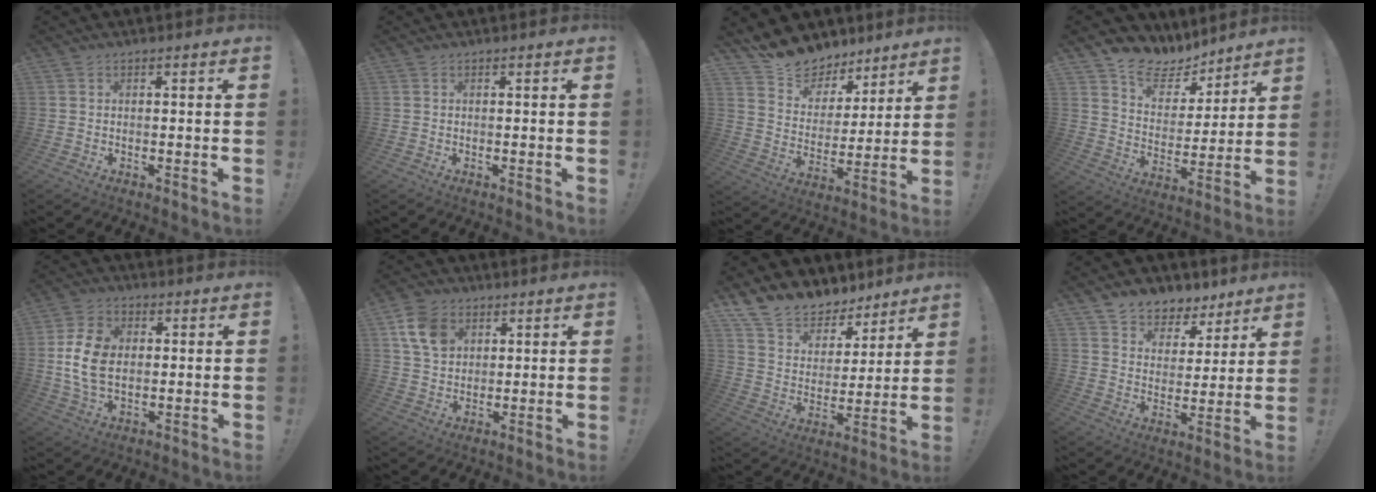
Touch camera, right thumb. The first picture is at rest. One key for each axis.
{"total": 0.0}
{"total": 11.6, "fx": 9.5, "fy": 6.4, "fz": 1.8, "tx": -0.045, "ty": -0.073, "tz": 0.180}
{"total": 9.5, "fx": 7.6, "fy": 5.3, "fz": 1.9, "tx": -0.035, "ty": -0.066, "tz": 0.141}
{"total": 12.4, "fx": 0.2, "fy": 8.7, "fz": 8.8, "tx": -0.165, "ty": 0.005, "tz": 0.007}
{"total": 10.6, "fx": 4.7, "fy": 8.0, "fz": 5.1, "tx": -0.078, "ty": -0.011, "tz": 0.095}
{"total": 12.7, "fx": 10.5, "fy": 6.6, "fz": 2.6, "tx": -0.055, "ty": -0.085, "tz": 0.196}
{"total": 7.2, "fx": 5.0, "fy": 5.1, "fz": 0.8, "tx": -0.009, "ty": -0.044, "tz": 0.098}